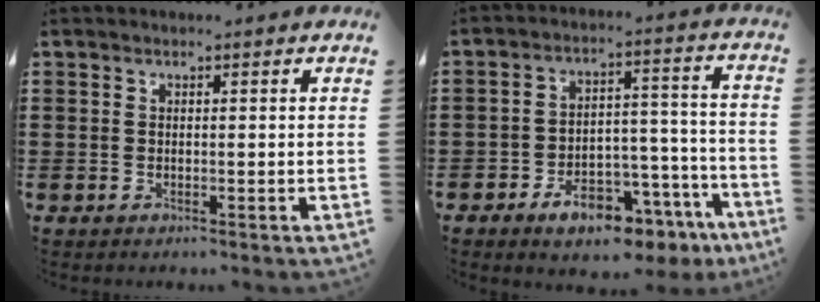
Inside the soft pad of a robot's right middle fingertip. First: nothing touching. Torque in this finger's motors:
{"motor_torque": [1.42, -0.72, 0.30, 0.10]}